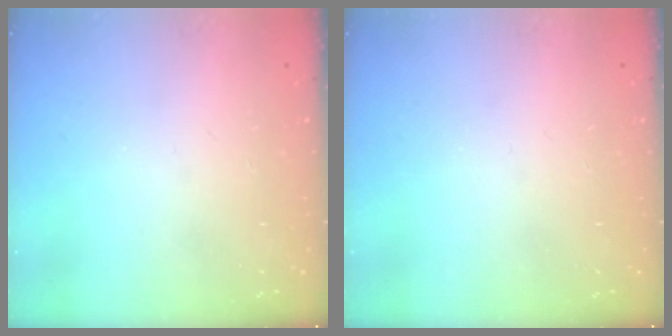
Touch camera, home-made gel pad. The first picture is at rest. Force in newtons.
{"total": 0.0}